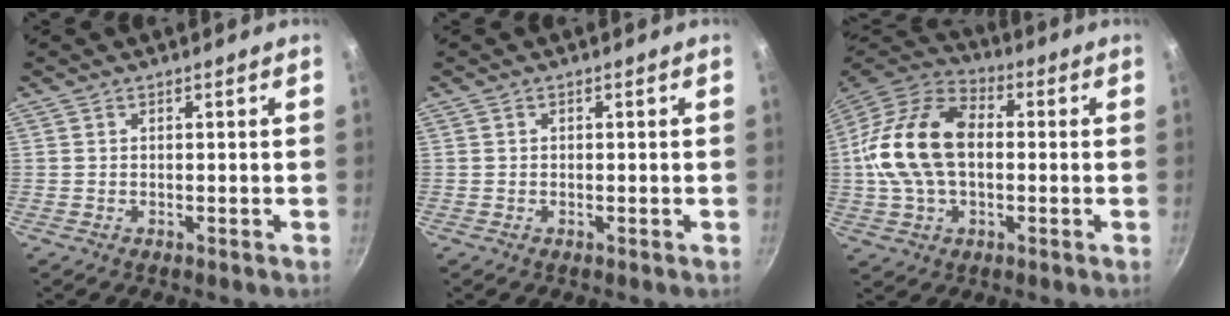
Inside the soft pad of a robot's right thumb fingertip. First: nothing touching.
{"total": 0.0}
{"total": 19.1, "force": [0.5, 12.3, 14.6], "torque": [-0.266, 0.035, -0.003]}